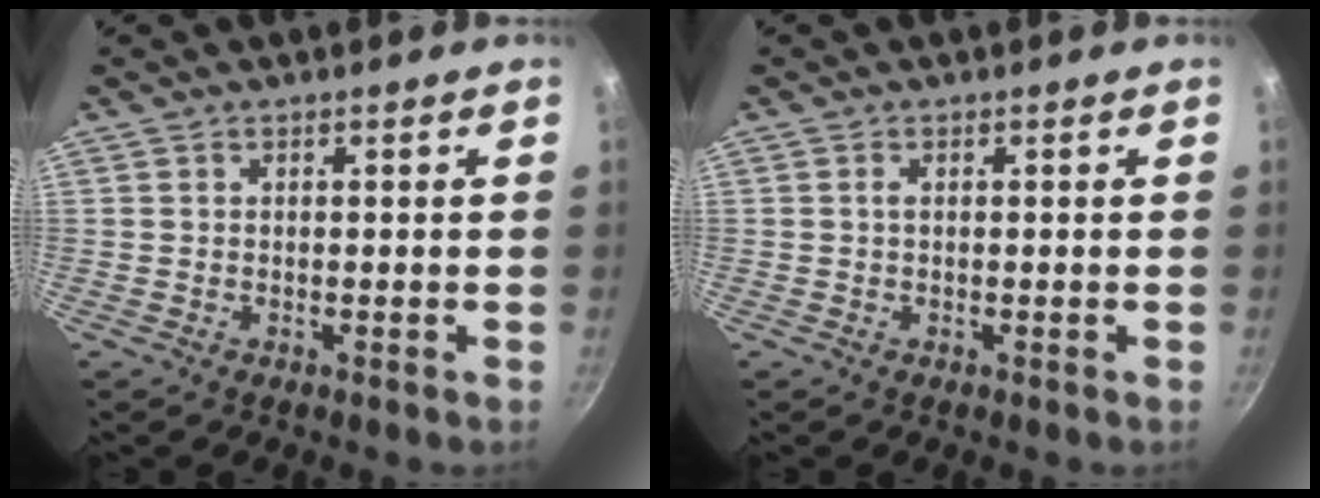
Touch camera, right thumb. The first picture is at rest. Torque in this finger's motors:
{"motor_torque": [0.13, 0.19, 0.75, 0.07, -0.01]}